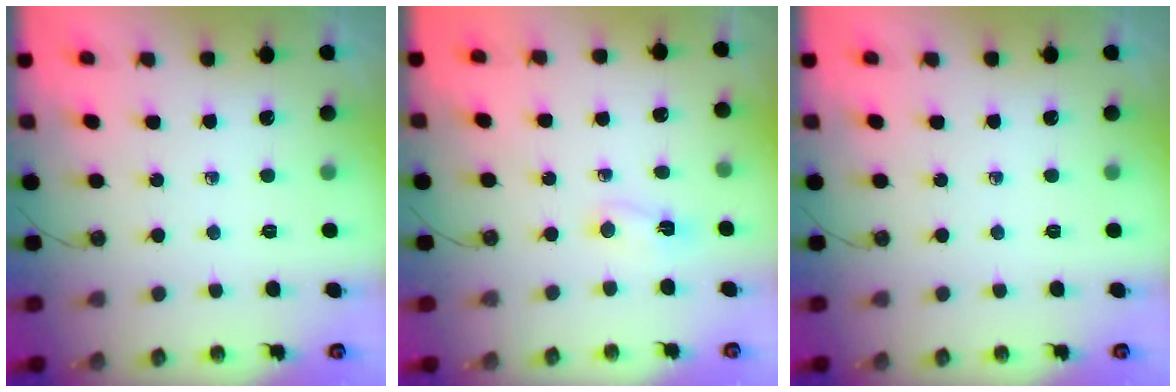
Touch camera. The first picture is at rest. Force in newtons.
{"total": 3.1, "press": 3.1, "slide": 0.4}
{"total": 0.0}